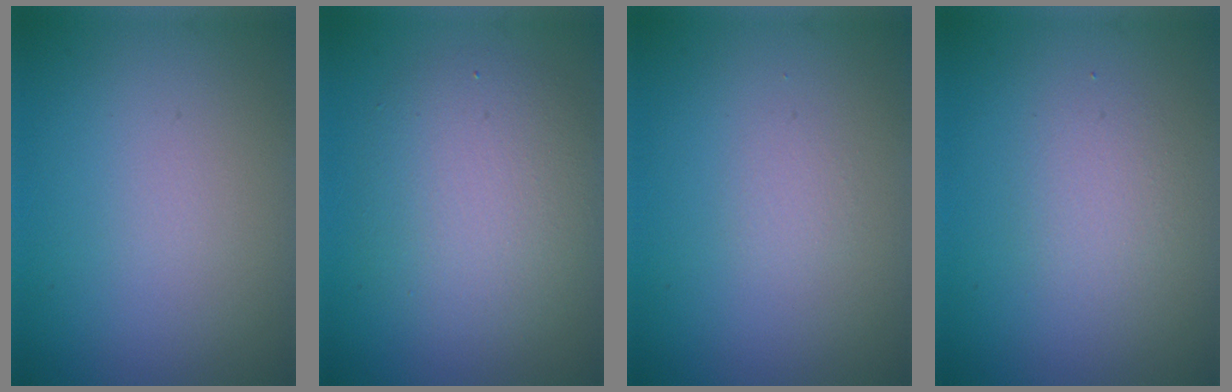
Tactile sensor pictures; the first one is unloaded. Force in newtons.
{"total": 4.9, "press": 4.9, "slide": 0.5}
{"total": 0.0}
{"total": 1.6, "press": 1.6, "slide": 0.2}